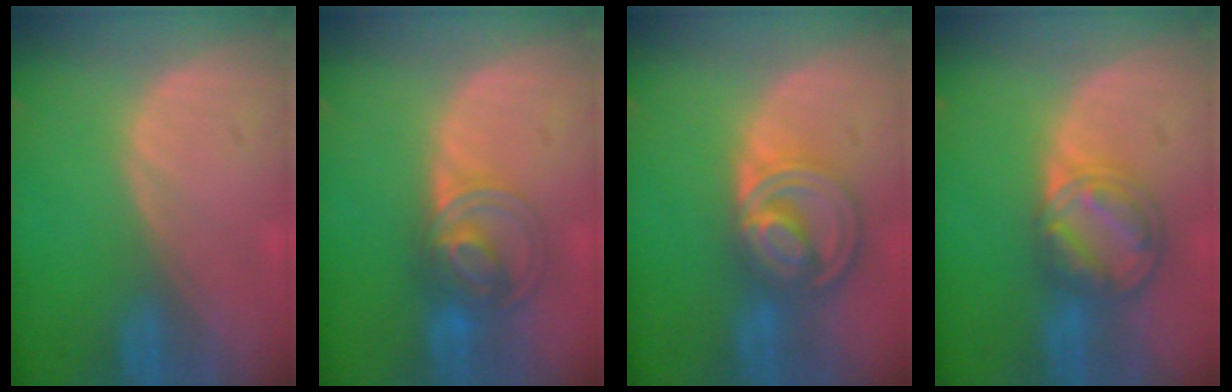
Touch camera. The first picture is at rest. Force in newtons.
{"total": 7.1, "press": 6.5, "slide": 2.9}
{"total": 8.7, "press": 7.4, "slide": 4.6}
{"total": 8.1, "press": 6.9, "slide": 4.4}